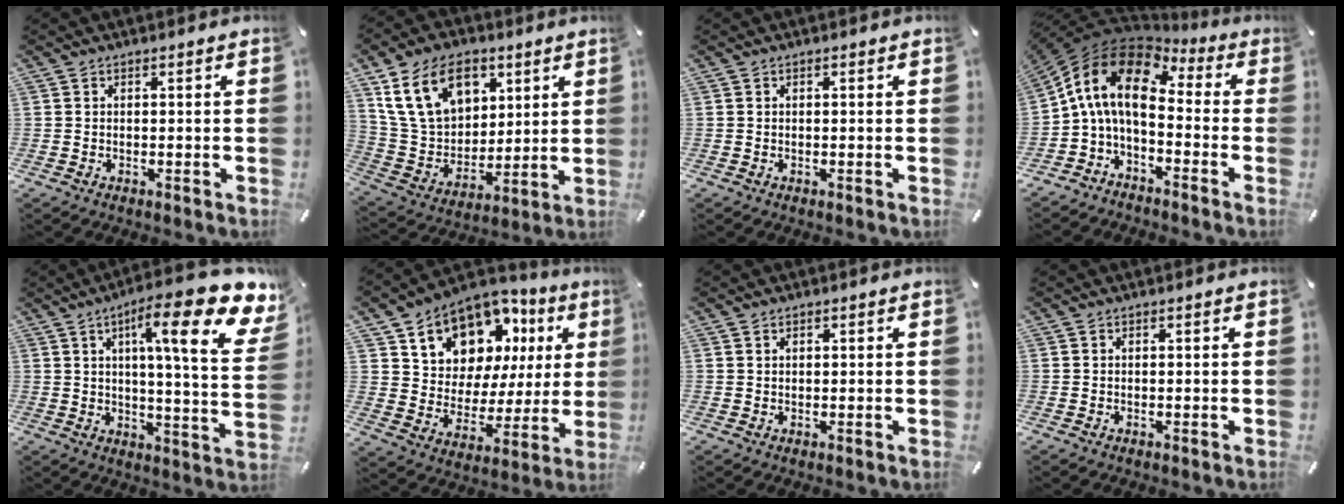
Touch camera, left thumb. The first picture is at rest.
{"total": 17.7, "force": [8.5, 12.5, 9.3], "torque": [-0.186, -0.023, 0.161]}
{"total": 0.0}
{"total": 12.2, "force": [0.5, 7.3, 9.8], "torque": [-0.213, 0.007, 0.000]}
{"total": 21.9, "force": [10.5, 4.7, 18.6], "torque": [-0.276, -0.058, 0.147]}
{"total": 12.9, "force": [8.9, 8.7, 3.4], "torque": [-0.073, -0.074, 0.164]}
{"total": 0.7, "force": [0.4, 0.5, 0.3], "torque": [-0.006, 0.001, 0.008]}
{"total": 0.0}